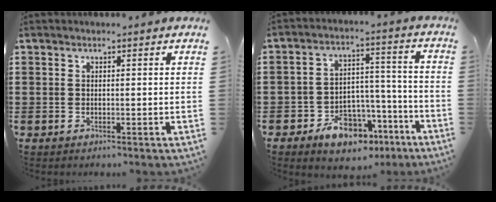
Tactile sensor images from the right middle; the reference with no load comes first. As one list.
[{"total": 8.4, "force": [-6.2, 4.6, 3.3], "torque": [-0.046, 0.041, -0.109]}]